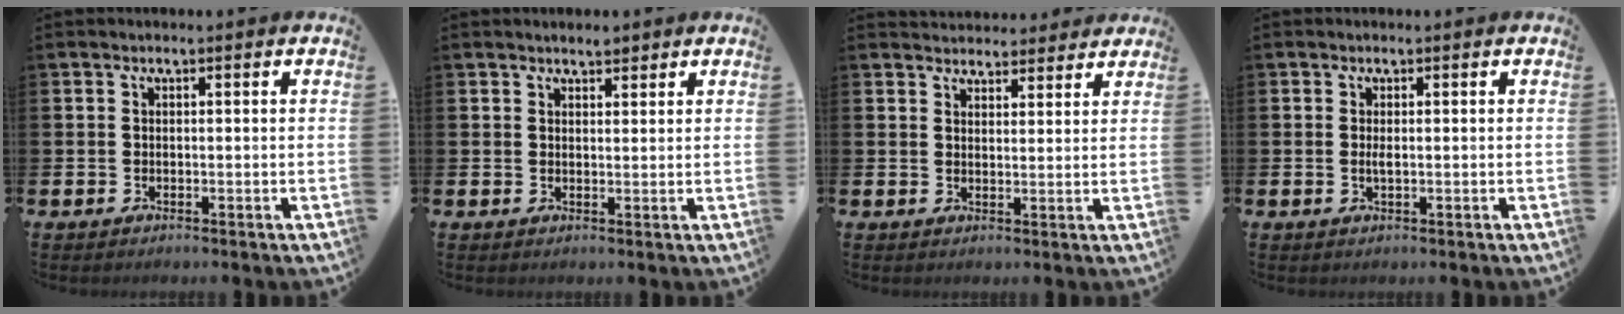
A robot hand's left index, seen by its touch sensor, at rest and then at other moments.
{"total": 2.2, "force": [2.1, 0.6, 0.2], "torque": [0.000, -0.005, 0.036]}
{"total": 3.8, "force": [3.6, 1.1, -0.1], "torque": [0.004, -0.017, 0.064]}
{"total": 0.9, "force": [0.0, 0.2, 0.9], "torque": [-0.019, 0.001, 0.000]}